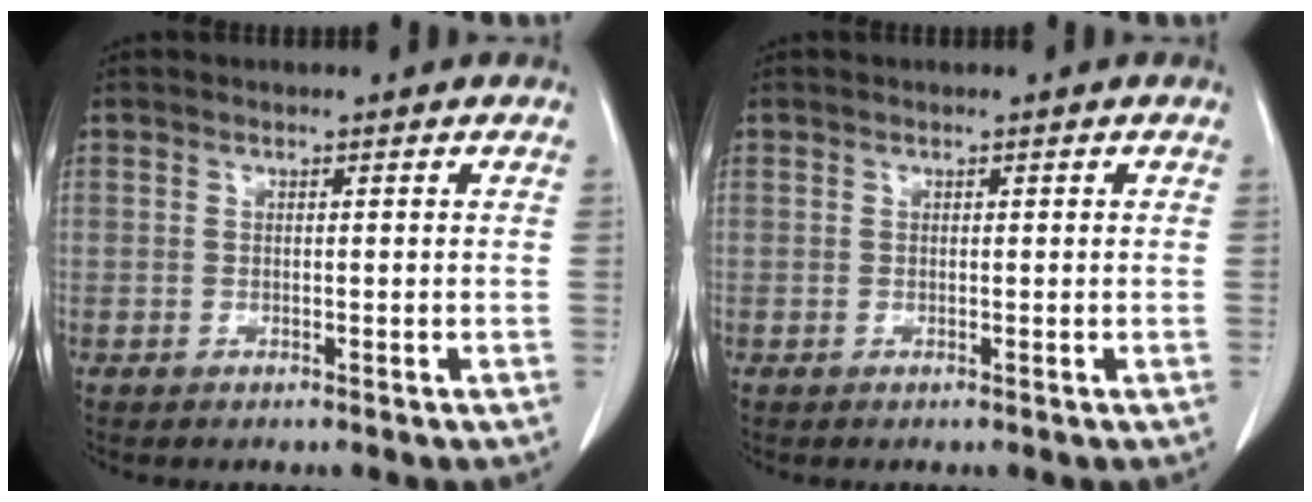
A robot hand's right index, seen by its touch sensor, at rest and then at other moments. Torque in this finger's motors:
{"motor_torque": [-0.17, 0.12, 0.09, 0.01]}